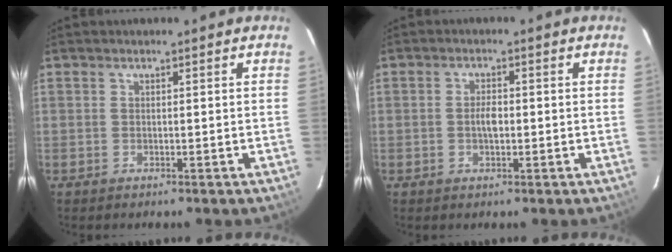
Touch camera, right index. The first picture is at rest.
{"total": 2.5, "force": [-0.3, 1.2, 2.2], "torque": [-0.039, 0.003, -0.006]}